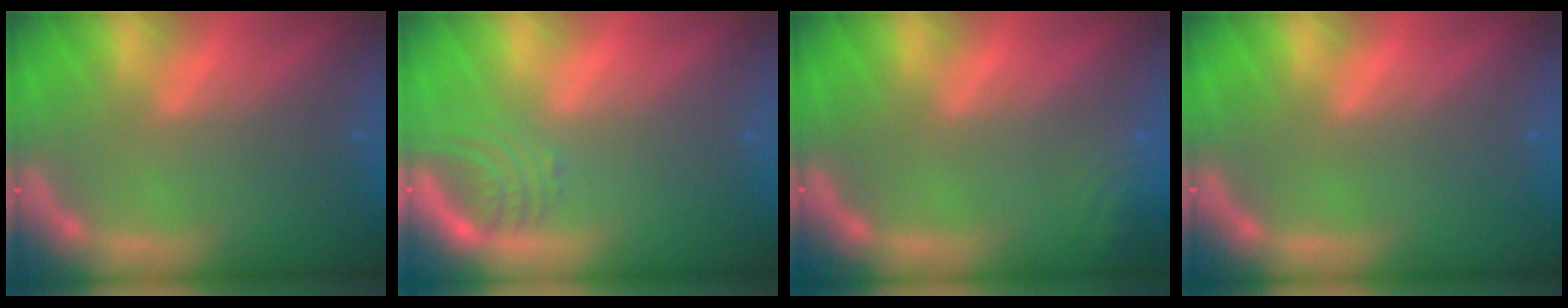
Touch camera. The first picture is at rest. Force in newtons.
{"total": 3.0}
{"total": 3.5}
{"total": 0.0}